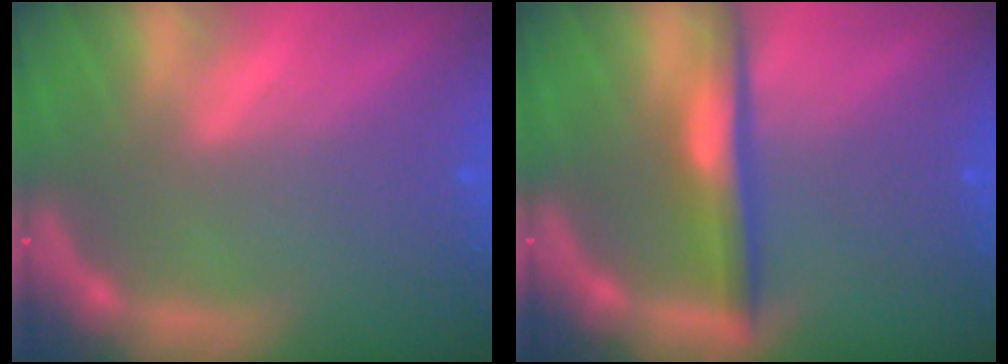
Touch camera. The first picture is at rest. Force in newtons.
{"total": 4.0}